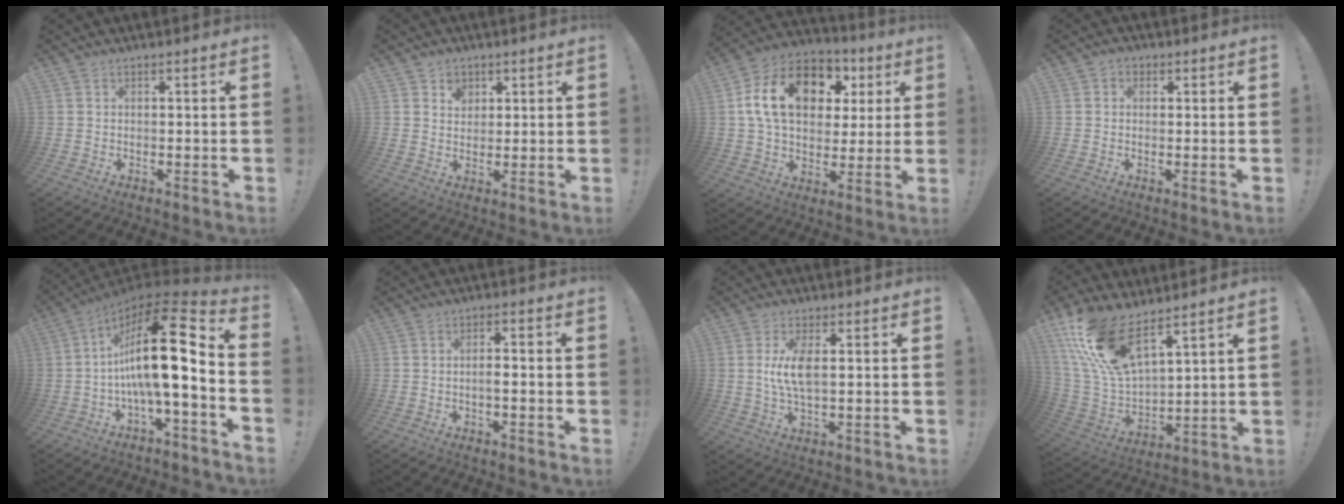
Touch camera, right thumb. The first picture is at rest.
{"total": 4.5, "force": [2.7, 3.5, 1.2], "torque": [-0.003, -0.015, 0.045]}
{"total": 19.9, "force": [5.9, 13.9, 12.9], "torque": [-0.210, -0.004, 0.110]}
{"total": 1.9, "force": [0.0, 1.7, 1.0], "torque": [-0.012, 0.002, -0.003]}
{"total": 21.1, "force": [1.4, 4.7, 20.6], "torque": [-0.344, -0.019, 0.010]}
{"total": 2.8, "force": [-1.2, 0.5, 2.5], "torque": [-0.051, -0.001, -0.023]}
{"total": 7.3, "force": [0.9, 2.6, 6.8], "torque": [-0.123, -0.010, 0.010]}
{"total": 17.6, "force": [12.3, 6.5, 10.7], "torque": [-0.224, -0.080, 0.224]}